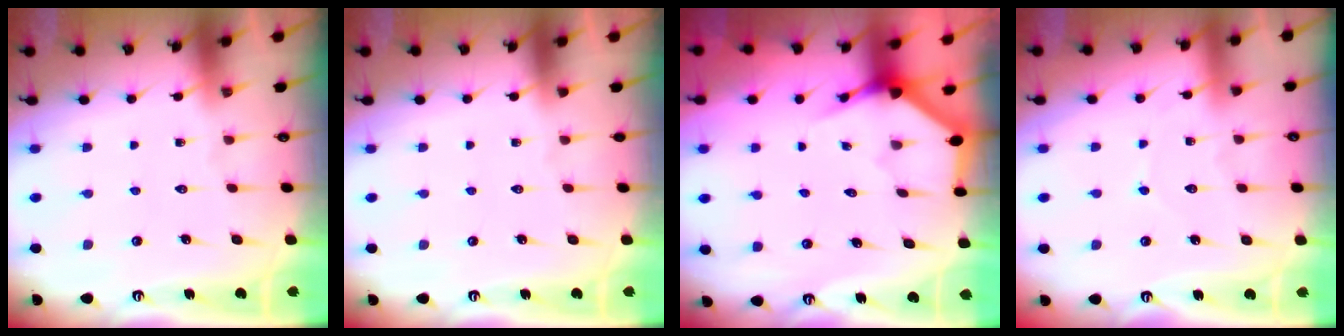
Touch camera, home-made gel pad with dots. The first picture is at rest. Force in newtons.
{"total": 0.0}
{"total": 3.6, "press": 3.6, "slide": 0.2}
{"total": 3.4, "press": 3.4, "slide": 0.2}